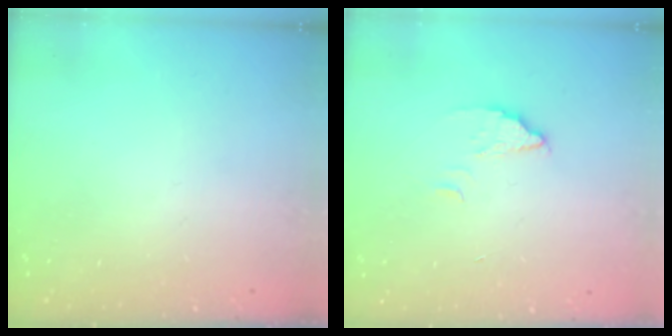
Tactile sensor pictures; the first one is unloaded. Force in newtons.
{"total": 2.2, "press": 2.2, "slide": 0.1}